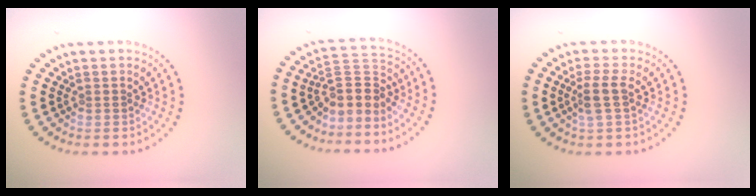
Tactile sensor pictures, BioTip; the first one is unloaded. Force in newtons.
{"total": 3.2, "press": 2.3, "slide": 2.2}
{"total": 2.1, "press": 1.7, "slide": 1.2}